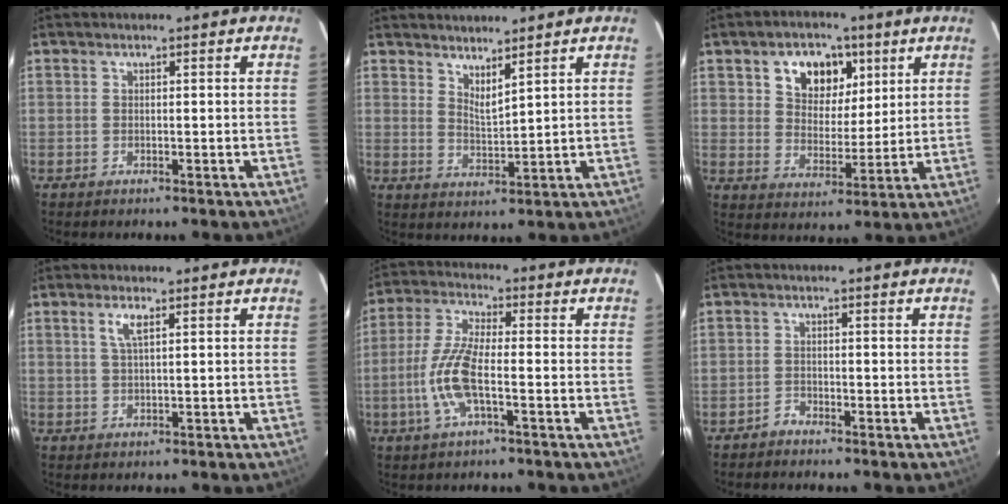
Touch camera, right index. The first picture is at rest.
{"total": 4.1, "force": [3.5, 0.4, 2.1], "torque": [-0.036, -0.009, 0.057]}
{"total": 10.4, "force": [4.9, 7.2, 5.7], "torque": [-0.101, 0.014, 0.084]}
{"total": 2.7, "force": [1.2, 0.4, 2.4], "torque": [-0.048, 0.003, 0.023]}
{"total": 9.9, "force": [-2.8, 2.4, 9.2], "torque": [-0.202, 0.000, -0.058]}
{"total": 1.5, "force": [-1.4, 0.6, -0.1], "torque": [0.000, 0.005, -0.029]}